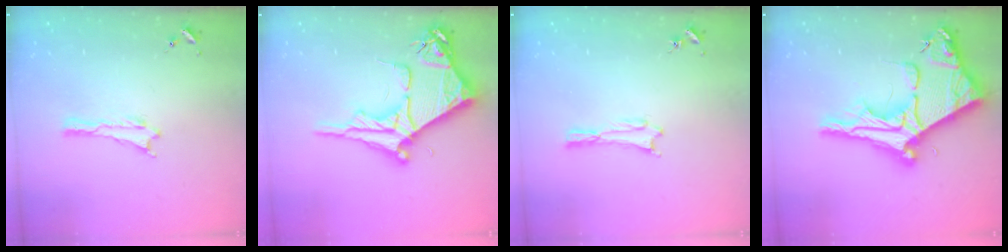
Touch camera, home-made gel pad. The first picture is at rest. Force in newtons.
{"total": 10.4, "press": 10.4, "slide": 0.9}
{"total": 0.7, "press": 0.7, "slide": 0.1}
{"total": 13.4, "press": 13.4, "slide": 1.3}